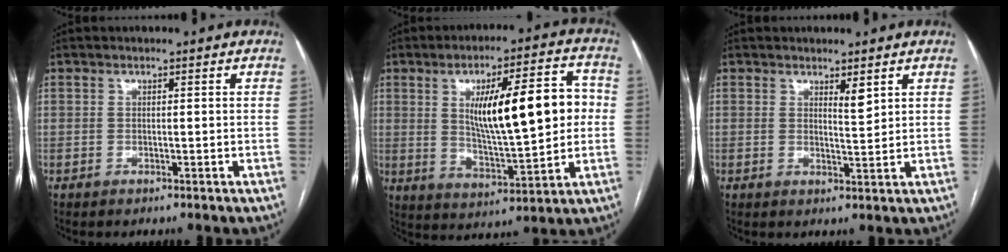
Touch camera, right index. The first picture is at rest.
{"total": 16.4, "force": [2.3, 3.6, 15.8], "torque": [-0.246, 0.021, 0.043]}
{"total": 2.2, "force": [1.5, 0.2, 1.6], "torque": [-0.032, -0.010, 0.030]}